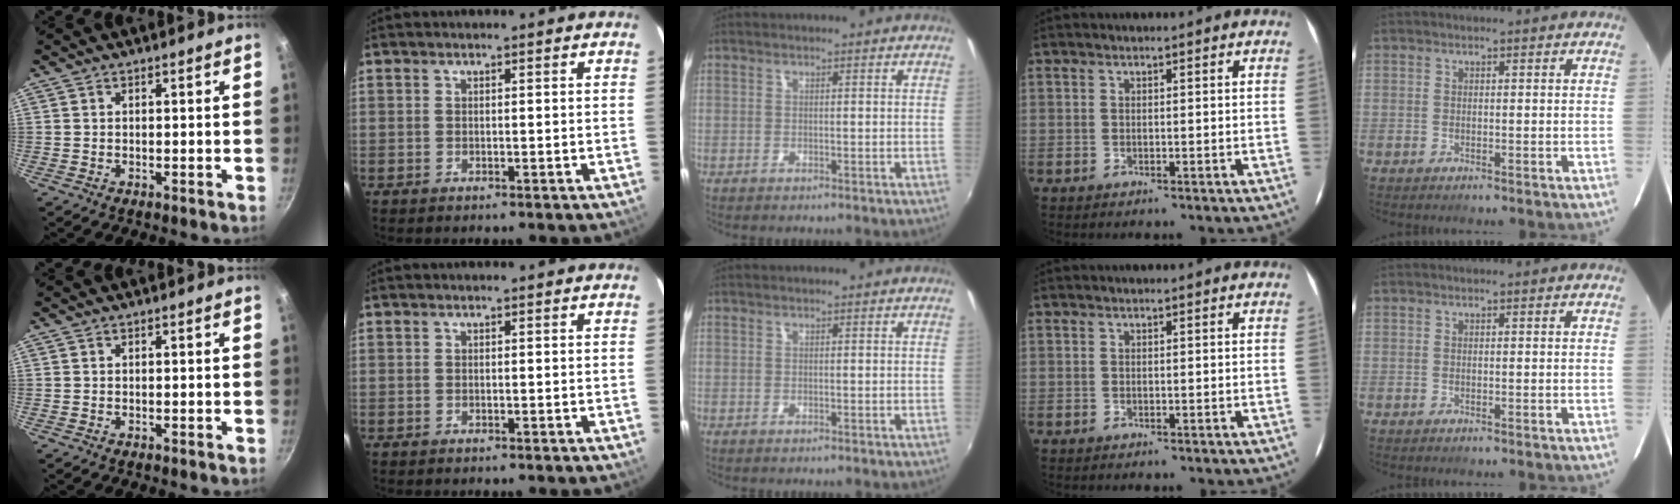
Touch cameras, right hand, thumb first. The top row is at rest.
{}